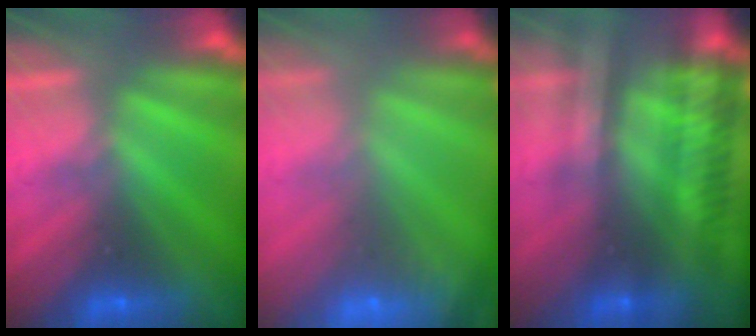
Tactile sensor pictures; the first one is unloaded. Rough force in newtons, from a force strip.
{"total": 6.0}
{"total": 2.3}